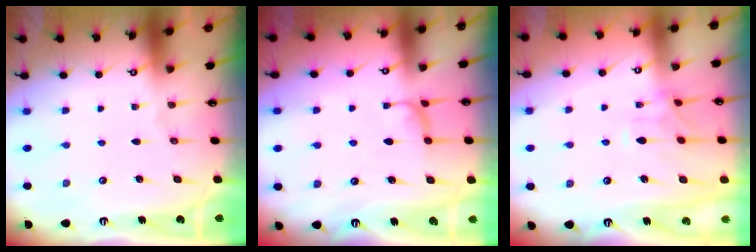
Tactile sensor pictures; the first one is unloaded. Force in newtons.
{"total": 0.9, "press": 0.2, "slide": 0.8}
{"total": 1.6, "press": 1.3, "slide": 0.9}